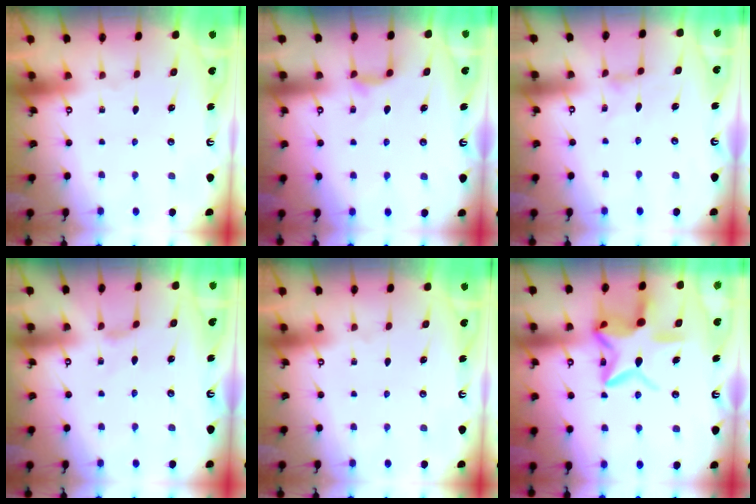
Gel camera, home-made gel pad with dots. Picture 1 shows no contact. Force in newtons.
{"total": 5.8, "press": 5.8, "slide": 0.7}
{"total": 1.4, "press": 1.3, "slide": 0.4}
{"total": 1.4, "press": 1.3, "slide": 0.4}
{"total": 0.0}
{"total": 15.6, "press": 15.6, "slide": 1.1}